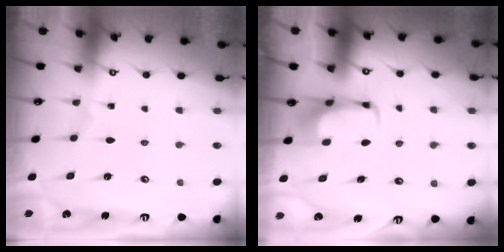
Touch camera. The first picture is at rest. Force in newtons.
{"total": 2.9, "press": 2.8, "slide": 0.4}